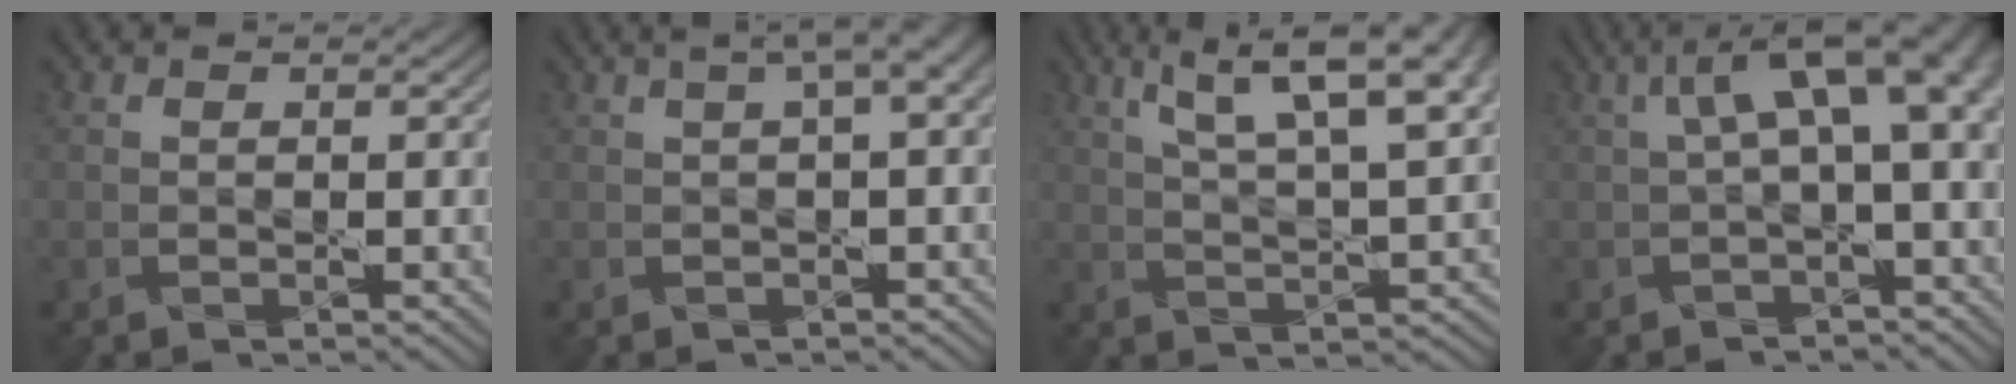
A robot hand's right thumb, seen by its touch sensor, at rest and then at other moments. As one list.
[{"total": 4.3, "force": [1.5, 1.0, 3.9], "torque": [-0.055, 0.021, 0.023]}, {"total": 12.7, "force": [6.4, 3.5, 10.4], "torque": [-0.187, 0.014, 0.102]}, {"total": 8.5, "force": [1.5, 2.7, 7.9], "torque": [-0.128, 0.018, 0.024]}]